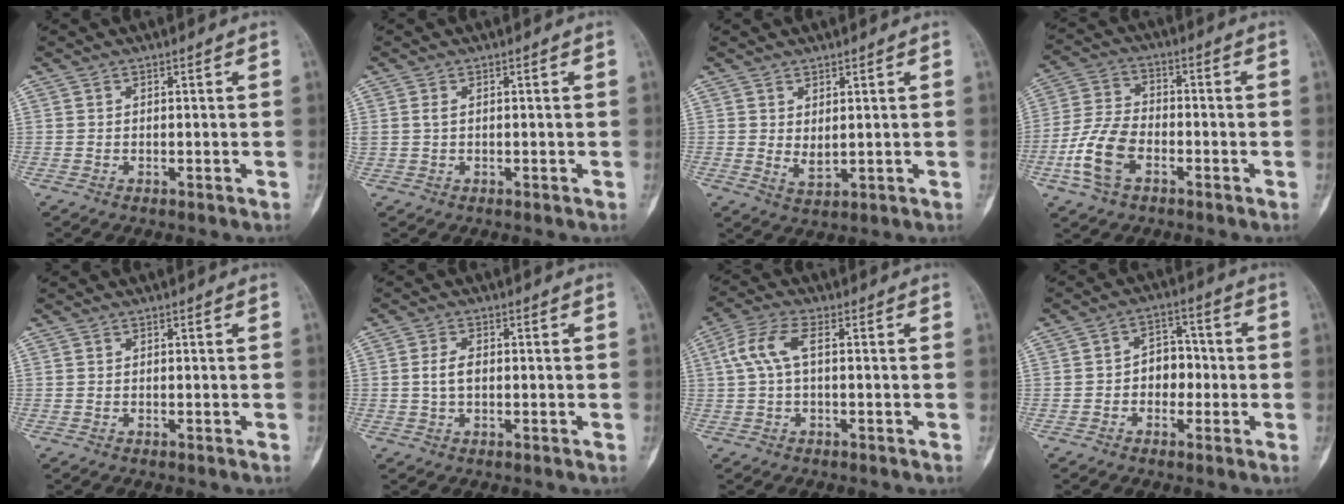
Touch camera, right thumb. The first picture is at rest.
{"total": 1.2, "force": [0.4, 0.7, 1.0], "torque": [-0.027, 0.005, 0.012]}
{"total": 2.9, "force": [0.7, 1.5, 2.3], "torque": [-0.035, -0.013, 0.019]}
{"total": 10.3, "force": [-4.1, 6.2, 7.2], "torque": [-0.149, 0.024, -0.082]}
{"total": 0.0}
{"total": 3.1, "force": [0.0, 1.8, 2.5], "torque": [-0.048, 0.006, -0.002]}
{"total": 6.2, "force": [0.9, 2.4, 5.6], "torque": [-0.139, 0.023, 0.014]}
{"total": 6.1, "force": [-1.0, 4.7, 3.8], "torque": [-0.019, 0.025, -0.027]}